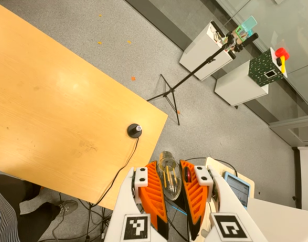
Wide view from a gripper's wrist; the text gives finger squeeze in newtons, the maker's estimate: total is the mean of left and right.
{"total": 21.5, "left": 26.2, "right": 16.8}